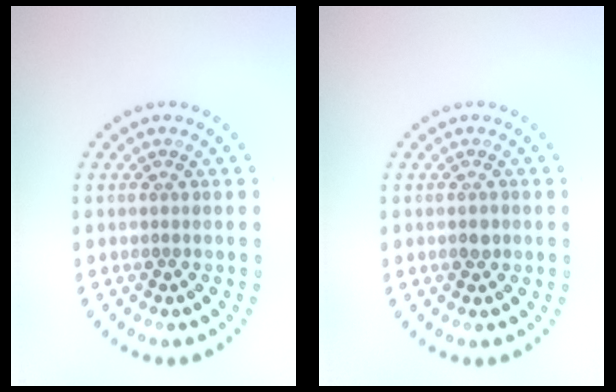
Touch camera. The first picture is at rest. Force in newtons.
{"total": 1.0, "press": 1.0, "slide": 0.2}